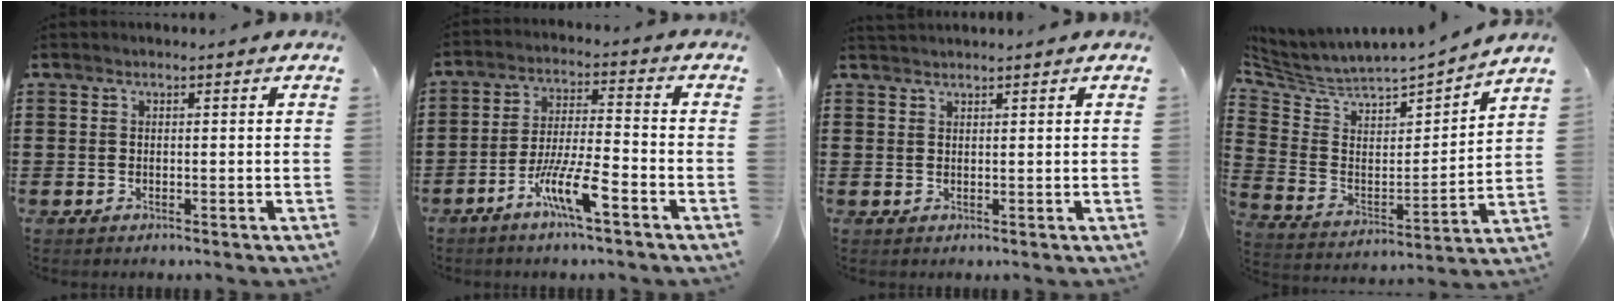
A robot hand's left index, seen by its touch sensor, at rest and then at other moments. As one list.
[{"total": 8.5, "force": [-5.1, 1.2, 6.7], "torque": [-0.139, -0.004, -0.098]}, {"total": 1.1, "force": [1.0, 0.0, 0.2], "torque": [-0.005, 0.000, 0.021]}, {"total": 3.0, "force": [2.7, 1.2, 0.1], "torque": [-0.030, -0.042, 0.038]}]